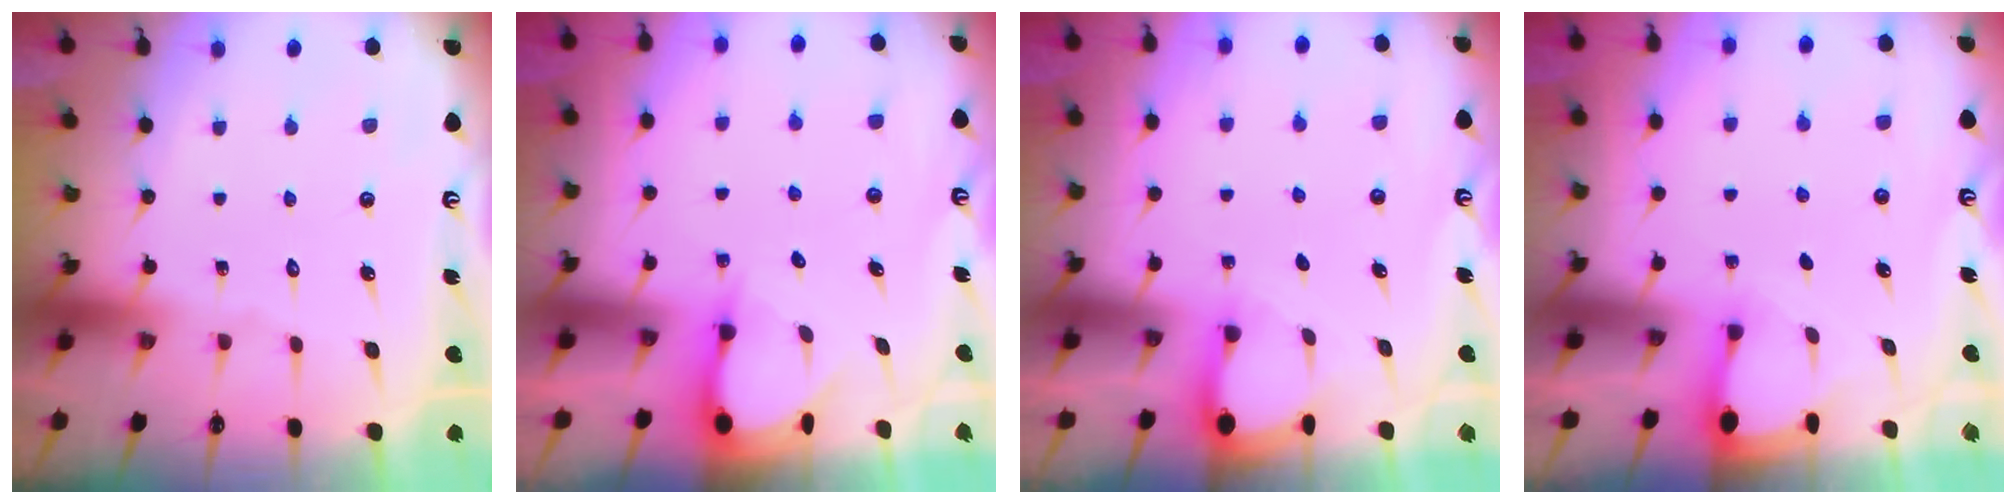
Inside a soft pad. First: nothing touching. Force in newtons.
{"total": 3.4, "press": 3.3, "slide": 0.4}
{"total": 2.8, "press": 2.8, "slide": 0.3}
{"total": 2.0, "press": 2.0, "slide": 0.4}